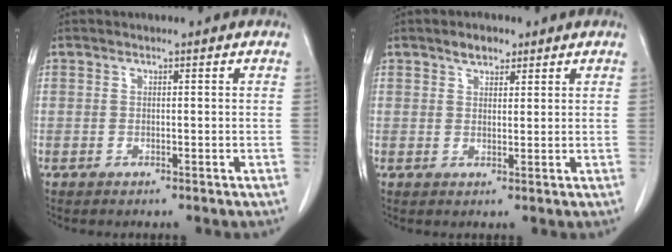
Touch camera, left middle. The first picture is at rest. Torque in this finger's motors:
{"motor_torque": [0.31, -0.29, 0.00, 0.00]}